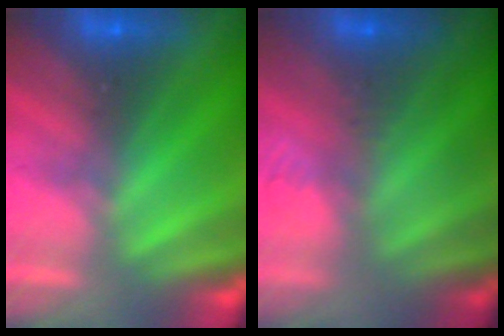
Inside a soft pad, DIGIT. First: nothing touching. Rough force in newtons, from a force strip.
{"total": 2.8}